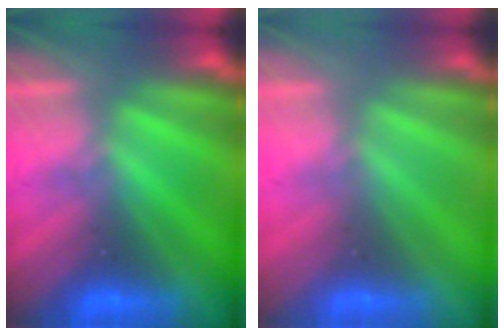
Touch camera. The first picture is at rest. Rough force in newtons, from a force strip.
{"total": 2.8}